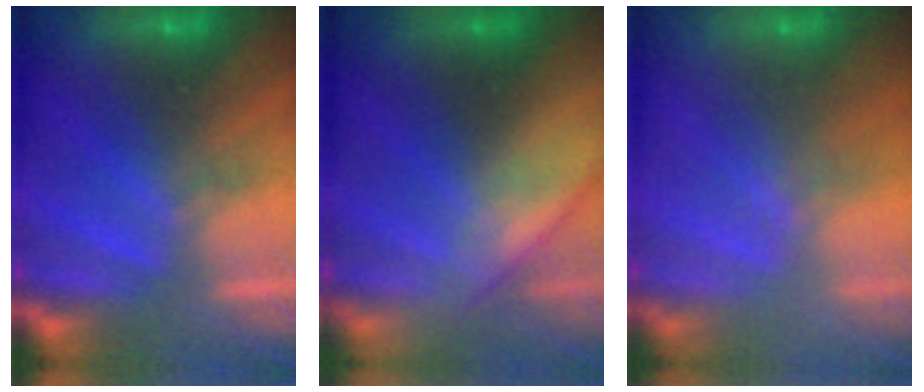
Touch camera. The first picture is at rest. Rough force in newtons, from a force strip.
{"total": 2.9}
{"total": 2.4}